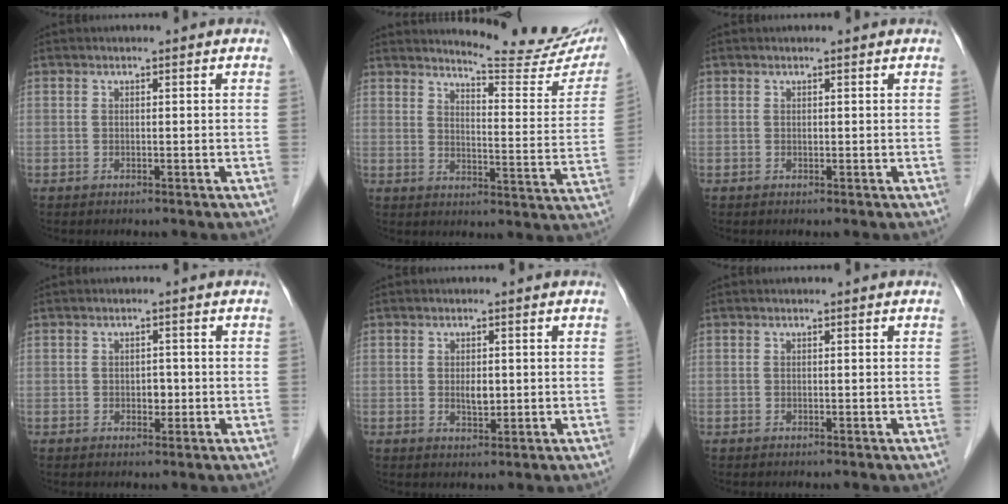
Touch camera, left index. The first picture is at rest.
{"total": 15.6, "force": [14.7, 1.4, 5.1], "torque": [-0.062, -0.075, 0.166]}
{"total": 0.0}
{"total": 1.7, "force": [-0.3, 1.2, 1.1], "torque": [-0.016, 0.002, -0.002]}
{"total": 2.3, "force": [0.1, 1.2, 1.9], "torque": [-0.035, -0.002, 0.003]}
{"total": 0.0}